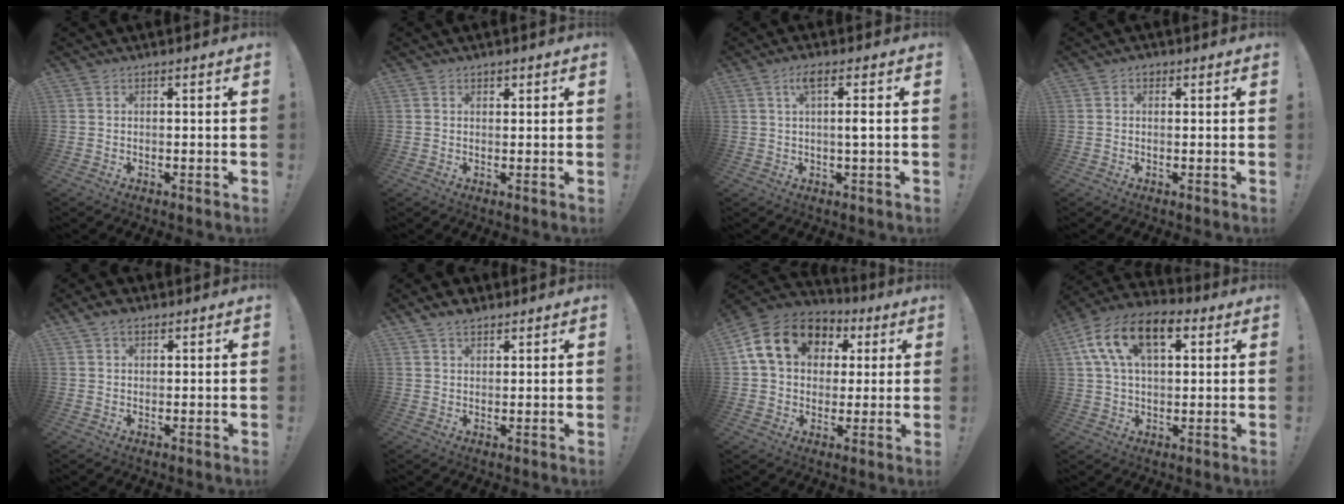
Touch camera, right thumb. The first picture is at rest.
{"total": 1.0, "force": [0.7, 0.7, 0.2], "torque": [0.005, -0.003, 0.012]}
{"total": 4.5, "force": [0.8, 0.1, 4.4], "torque": [-0.080, 0.001, 0.007]}
{"total": 1.0, "force": [0.4, 0.8, 0.5], "torque": [-0.007, 0.002, 0.006]}
{"total": 3.4, "force": [2.2, 2.0, 1.5], "torque": [-0.020, -0.008, 0.041]}
{"total": 4.1, "force": [3.1, 2.3, 1.4], "torque": [-0.021, -0.014, 0.058]}
{"total": 17.7, "force": [5.9, 13.3, 10.1], "torque": [-0.150, -0.001, 0.117]}
{"total": 17.2, "force": [6.9, 9.5, 12.5], "torque": [-0.224, -0.011, 0.120]}